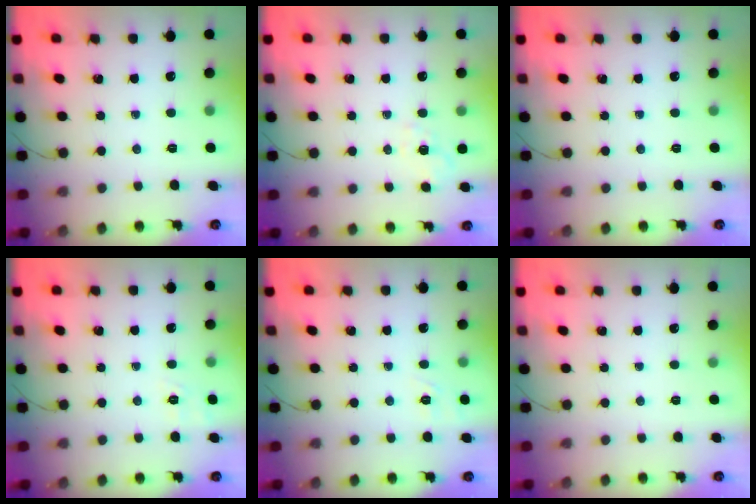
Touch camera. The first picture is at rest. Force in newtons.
{"total": 2.2, "press": 1.6, "slide": 1.6}
{"total": 0.0}
{"total": 1.9, "press": 0.8, "slide": 1.7}
{"total": 1.6, "press": 0.2, "slide": 1.6}
{"total": 2.4, "press": 2.4, "slide": 0.5}